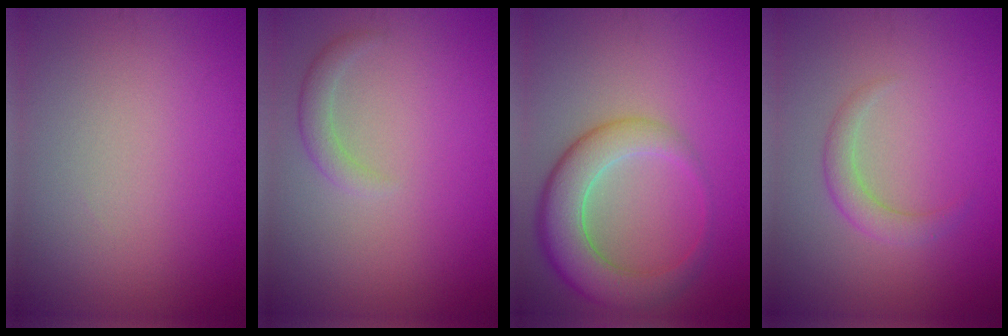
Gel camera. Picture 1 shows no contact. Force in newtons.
{"total": 1.6, "press": 1.6, "slide": 0.1}
{"total": 6.5, "press": 6.5, "slide": 0.4}
{"total": 2.0, "press": 2.0, "slide": 0.2}